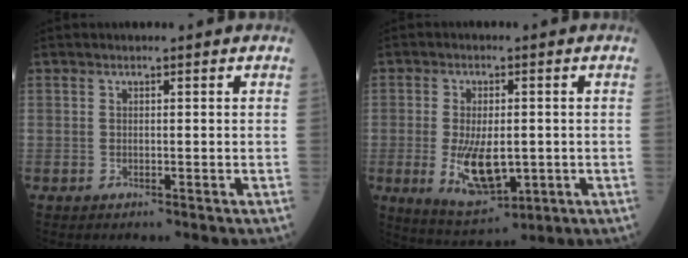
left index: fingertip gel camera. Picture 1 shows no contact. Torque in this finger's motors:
{"motor_torque": [1.71, 0.42, 0.70, 0.19]}